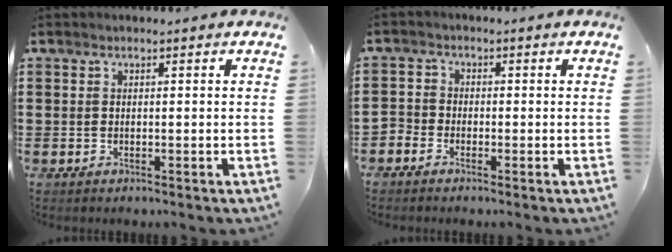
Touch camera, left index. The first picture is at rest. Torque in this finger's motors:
{"motor_torque": [-0.27, 0.50, 0.01, 0.00]}